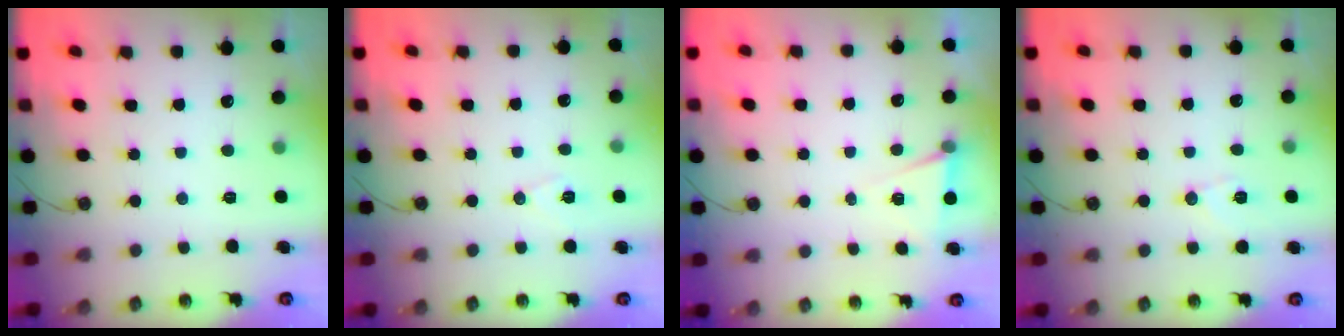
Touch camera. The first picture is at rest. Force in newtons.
{"total": 6.6, "press": 5.4, "slide": 3.8}
{"total": 5.7, "press": 3.3, "slide": 4.6}
{"total": 6.5, "press": 6.4, "slide": 1.2}